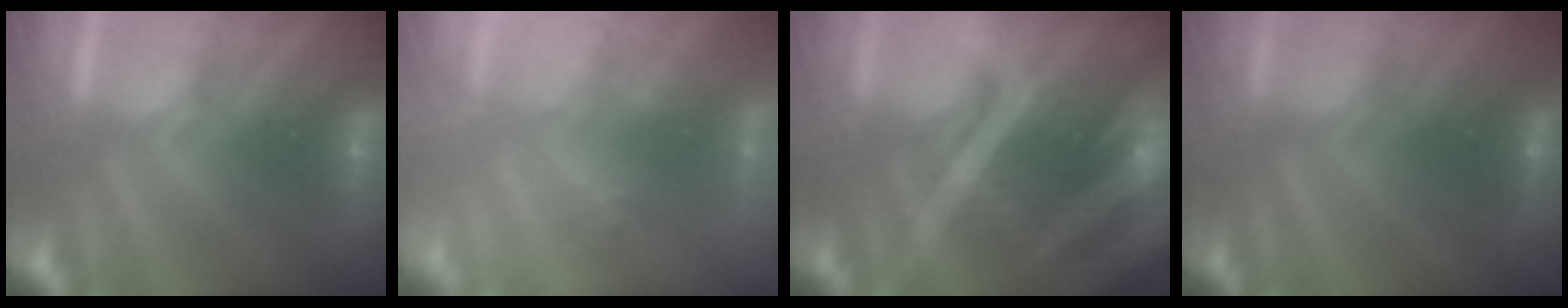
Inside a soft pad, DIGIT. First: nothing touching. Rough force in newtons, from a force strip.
{"total": 1.9}
{"total": 8.2}
{"total": 1.8}